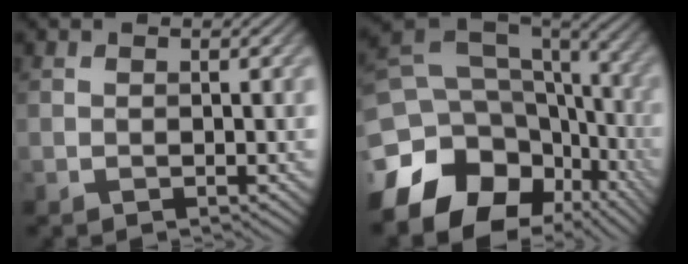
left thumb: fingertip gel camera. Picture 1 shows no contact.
{"total": 17.1, "force": [-6.8, 12.7, 9.1], "torque": [-0.225, -0.041, -0.086]}